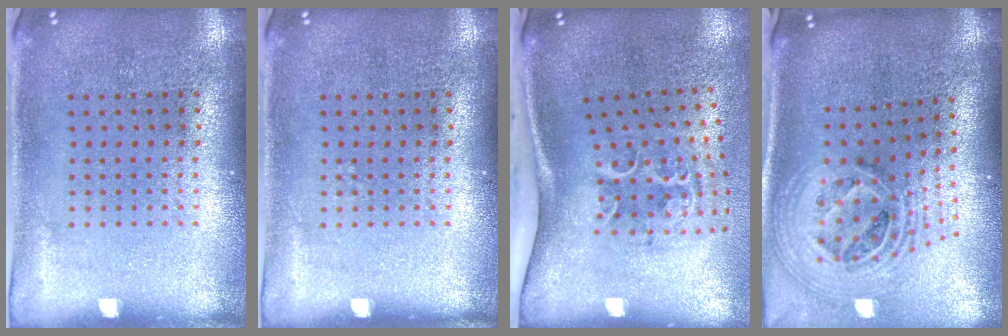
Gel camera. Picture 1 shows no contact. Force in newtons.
{"total": 0.0}
{"total": 2.3, "press": 1.3, "slide": 1.9}
{"total": 2.3, "press": 1.6, "slide": 1.6}